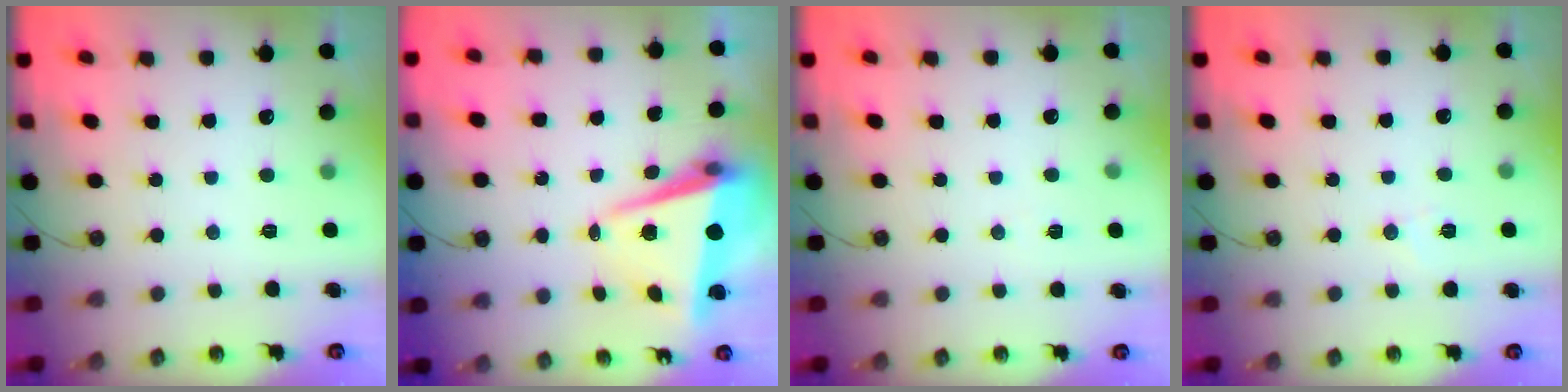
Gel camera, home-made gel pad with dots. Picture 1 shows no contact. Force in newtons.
{"total": 7.9, "press": 7.8, "slide": 1.6}
{"total": 3.9, "press": 2.9, "slide": 2.6}
{"total": 4.8, "press": 4.7, "slide": 1.0}